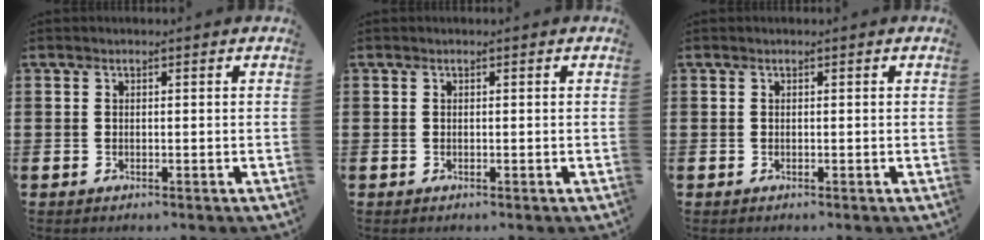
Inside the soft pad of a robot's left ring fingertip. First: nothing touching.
{"total": 0.0}
{"total": 0.0}